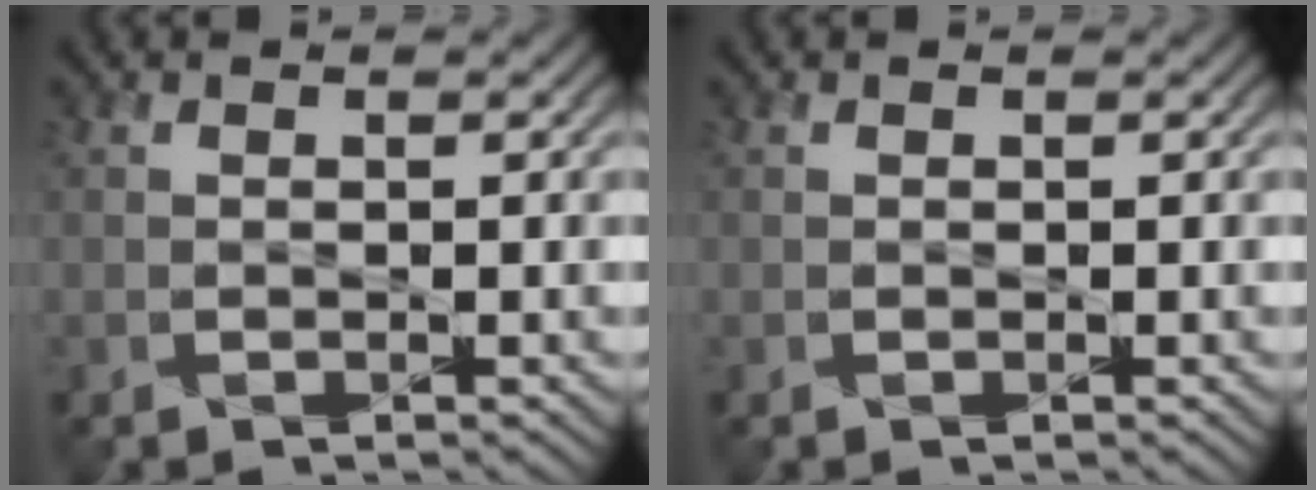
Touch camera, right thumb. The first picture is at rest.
{"total": 0.0}